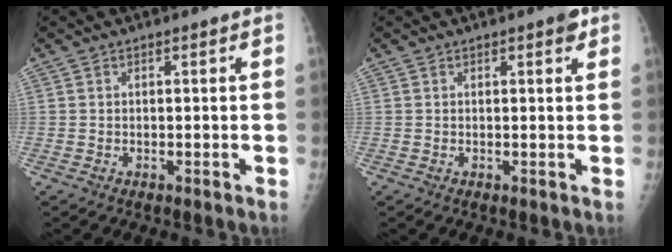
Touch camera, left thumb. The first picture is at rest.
{"total": 1.8, "force": [1.0, 0.5, 1.4], "torque": [-0.017, -0.002, 0.011]}